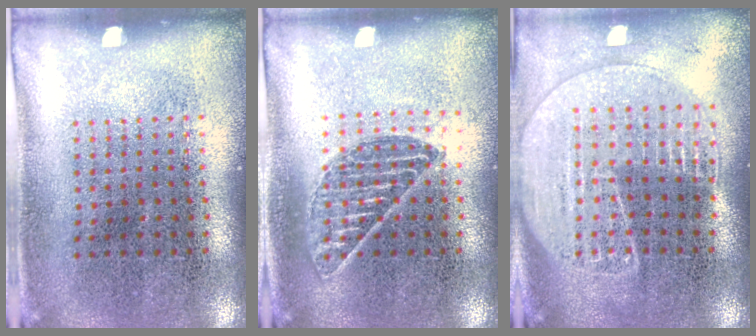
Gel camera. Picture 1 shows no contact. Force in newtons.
{"total": 1.1, "press": 1.1, "slide": 0.5}
{"total": 1.7, "press": 1.6, "slide": 0.6}